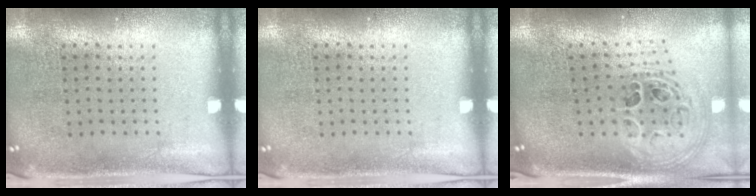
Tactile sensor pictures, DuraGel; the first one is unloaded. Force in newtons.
{"total": 0.0}
{"total": 1.9, "press": 1.6, "slide": 1.1}